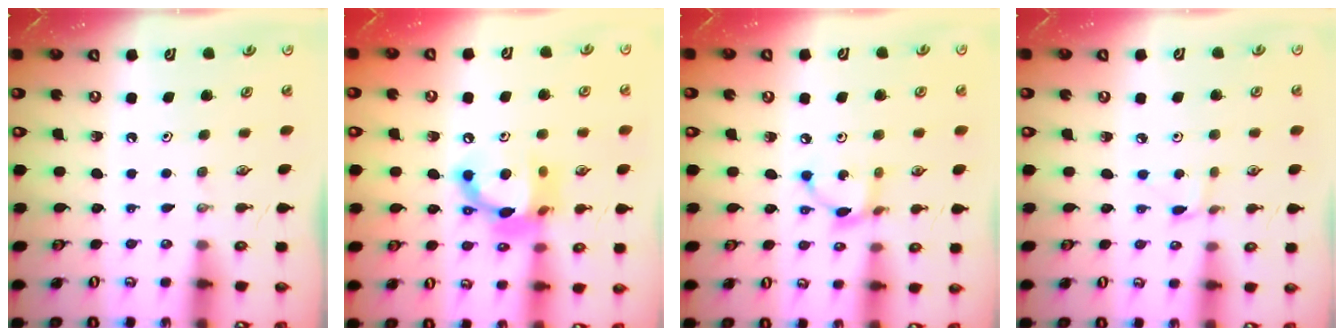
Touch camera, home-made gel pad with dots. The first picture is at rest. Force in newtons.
{"total": 15.4, "press": 15.4, "slide": 1.0}
{"total": 5.5, "press": 5.5, "slide": 0.1}
{"total": 1.9, "press": 1.9, "slide": 0.2}